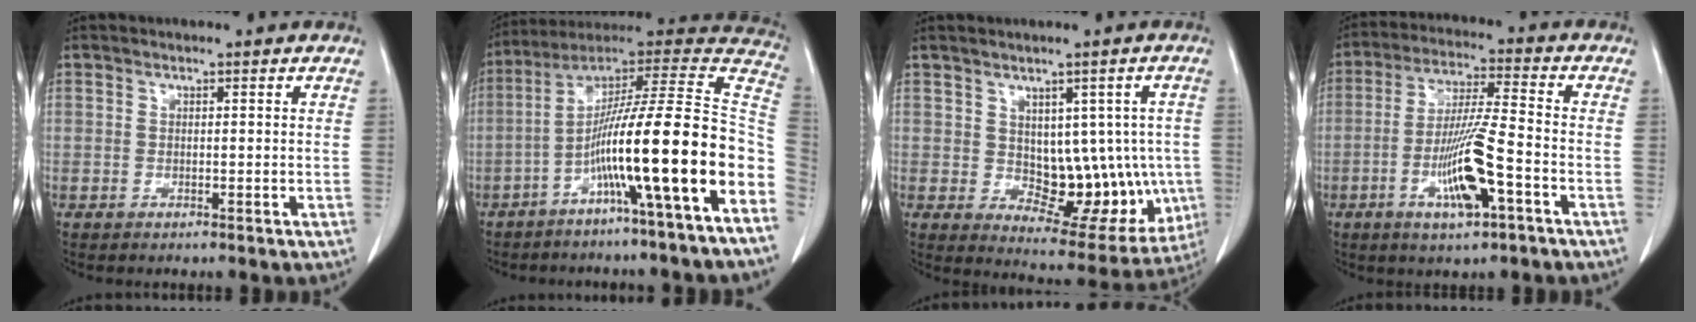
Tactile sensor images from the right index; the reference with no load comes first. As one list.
[{"total": 21.9, "force": [-8.0, -1.2, 20.3], "torque": [-0.275, 0.012, -0.146]}, {"total": 13.0, "force": [-0.4, 7.2, 10.8], "torque": [-0.114, 0.009, 0.021]}, {"total": 11.2, "force": [-4.2, 0.9, 10.3], "torque": [-0.199, -0.008, -0.076]}]